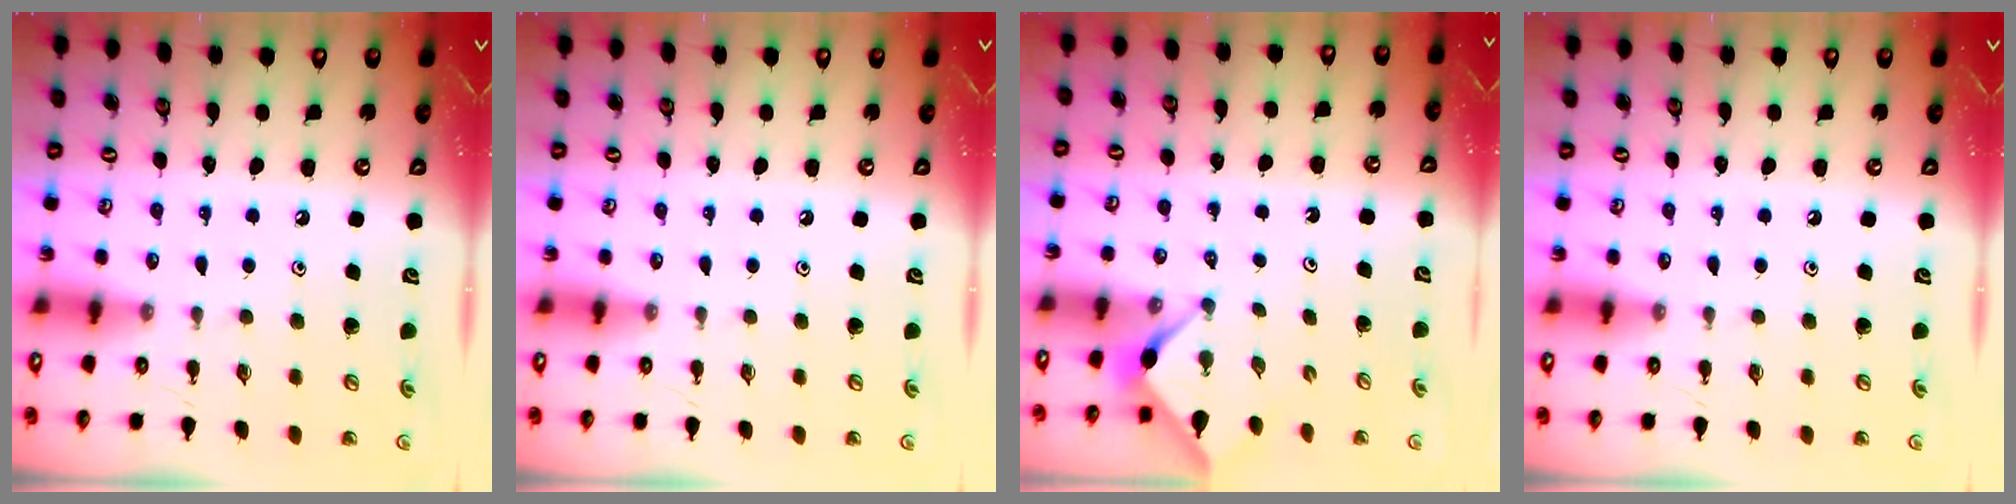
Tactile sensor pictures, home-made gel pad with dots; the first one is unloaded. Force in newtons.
{"total": 0.0}
{"total": 2.9, "press": 2.9, "slide": 0.2}
{"total": 0.0}